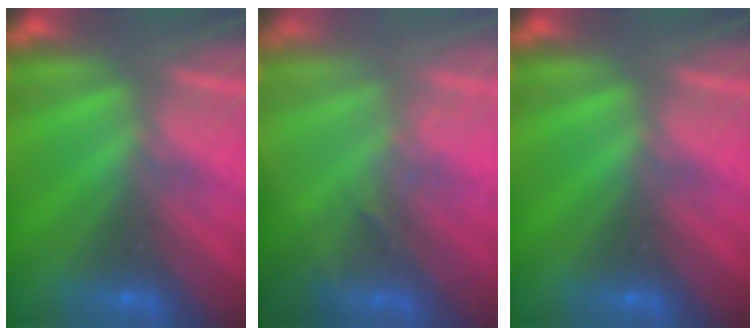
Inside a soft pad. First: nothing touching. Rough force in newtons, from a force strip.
{"total": 2.7}
{"total": 0.0}